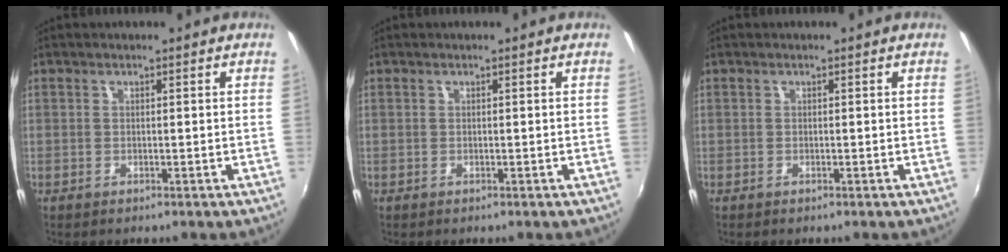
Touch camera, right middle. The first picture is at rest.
{"total": 0.0}
{"total": 0.0}